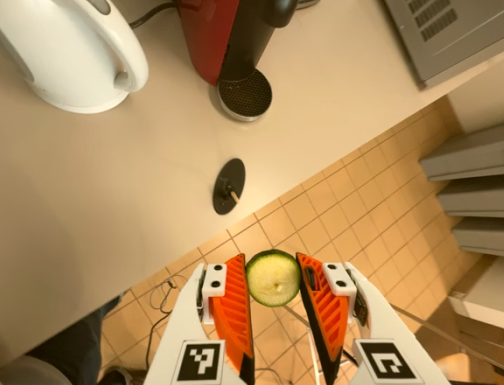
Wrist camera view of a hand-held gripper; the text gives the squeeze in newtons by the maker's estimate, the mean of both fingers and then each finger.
{"total": 8.4, "left": 8.1, "right": 8.6}